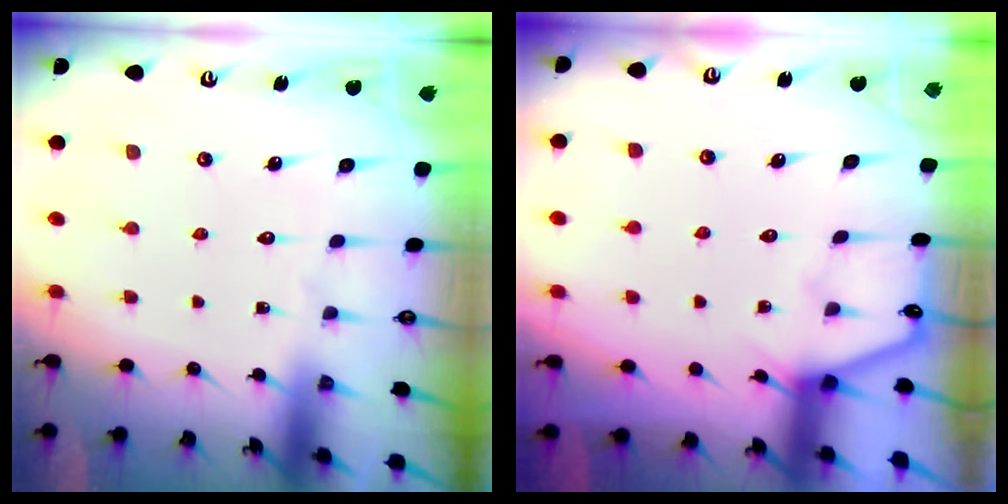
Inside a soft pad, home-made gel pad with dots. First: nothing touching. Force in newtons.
{"total": 3.9, "press": 3.9, "slide": 0.3}